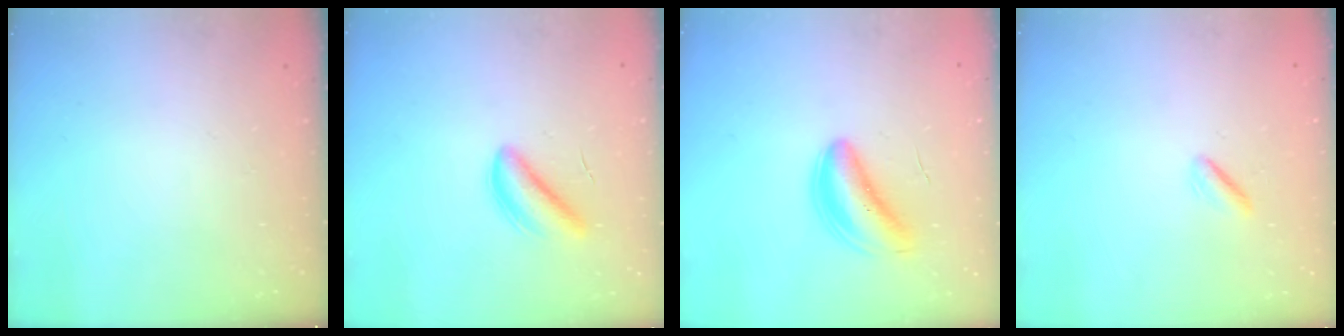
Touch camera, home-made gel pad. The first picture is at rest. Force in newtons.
{"total": 4.9, "press": 4.7, "slide": 1.4}
{"total": 5.7, "press": 5.5, "slide": 1.5}
{"total": 0.8, "press": 0.4, "slide": 0.7}